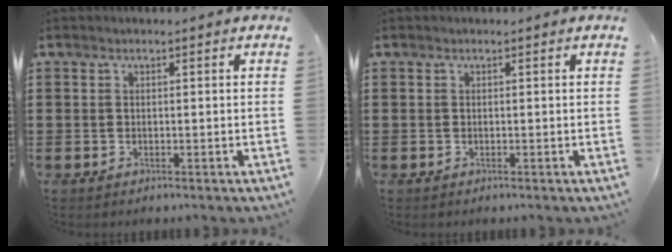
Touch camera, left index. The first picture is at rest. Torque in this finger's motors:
{"motor_torque": [-0.01, -0.01, 0.00, 0.00]}